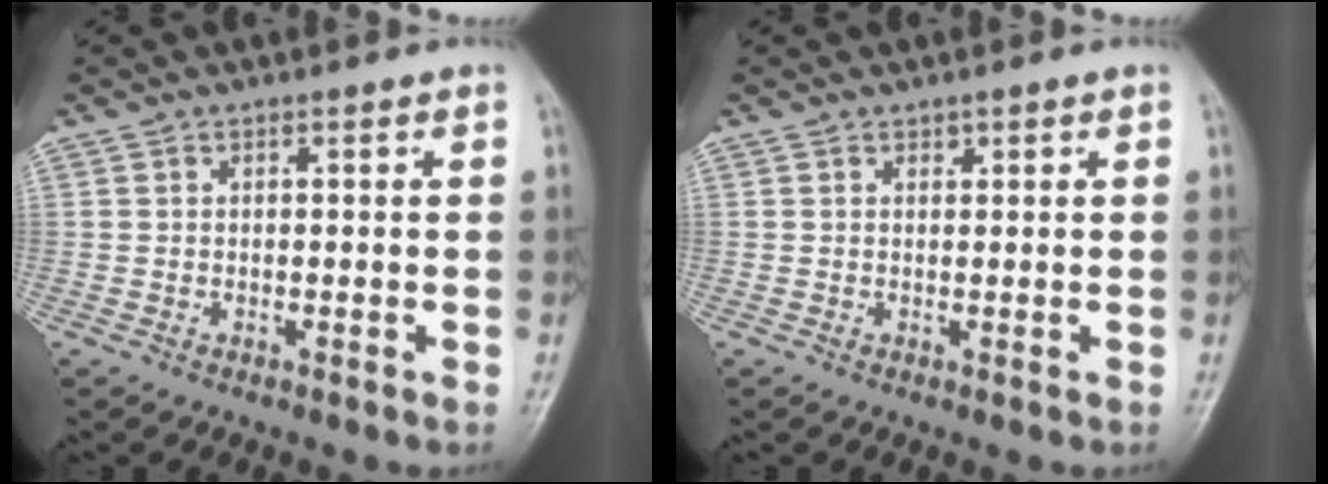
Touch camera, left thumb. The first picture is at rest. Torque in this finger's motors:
{"motor_torque": [0.86, 0.76, 0.21, 0.05, -0.02]}